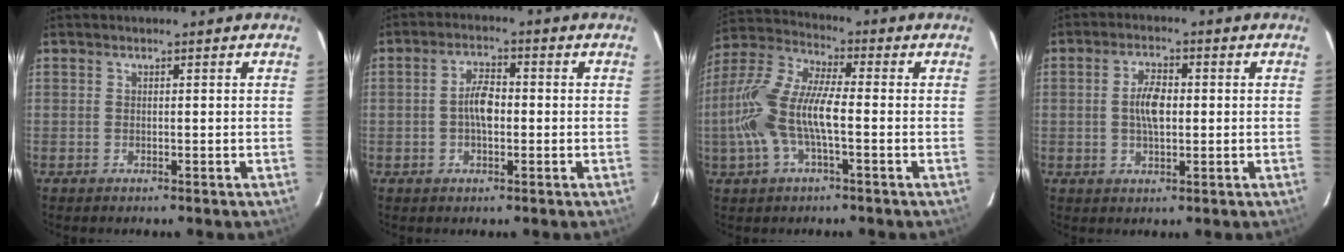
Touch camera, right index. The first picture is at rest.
{"total": 4.7, "force": [-0.5, 2.2, 4.1], "torque": [-0.079, 0.010, -0.009]}
{"total": 13.6, "force": [-2.5, 4.2, 12.7], "torque": [-0.271, 0.004, -0.049]}
{"total": 5.3, "force": [0.1, 2.5, 4.7], "torque": [-0.090, 0.007, 0.003]}